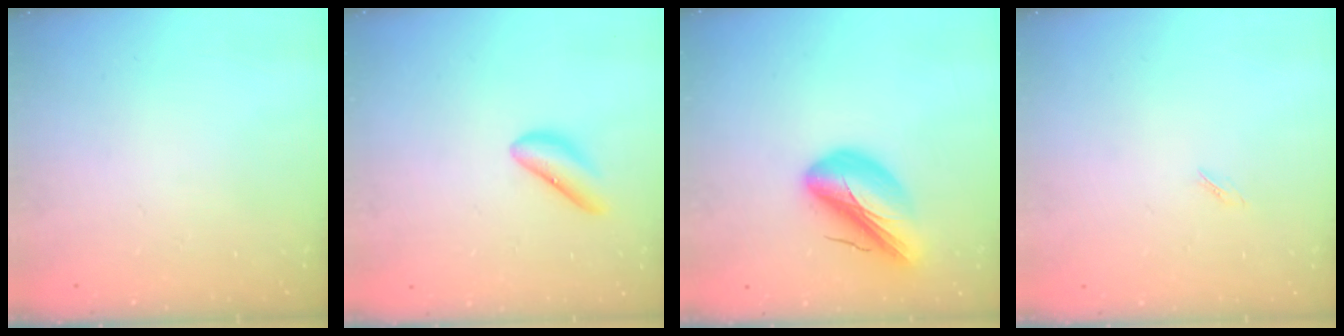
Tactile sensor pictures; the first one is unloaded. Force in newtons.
{"total": 6.6, "press": 6.5, "slide": 0.9}
{"total": 13.0, "press": 12.5, "slide": 3.7}
{"total": 1.2, "press": 1.1, "slide": 0.4}